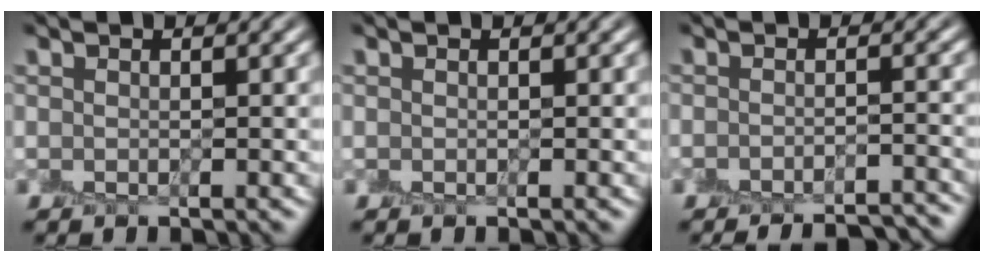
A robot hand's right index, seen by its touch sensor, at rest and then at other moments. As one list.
[{"total": 0.0}, {"total": 5.4, "force": [-5.1, 1.1, 1.3], "torque": [-0.012, -0.002, -0.056]}]